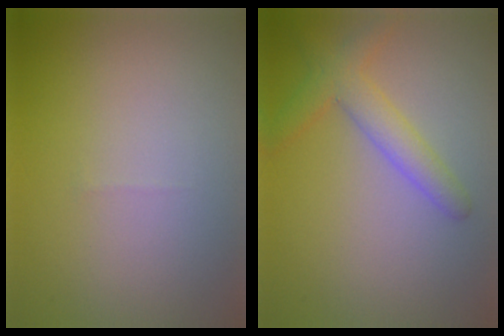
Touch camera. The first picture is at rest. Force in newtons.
{"total": 2.2, "press": 2.2, "slide": 0.2}